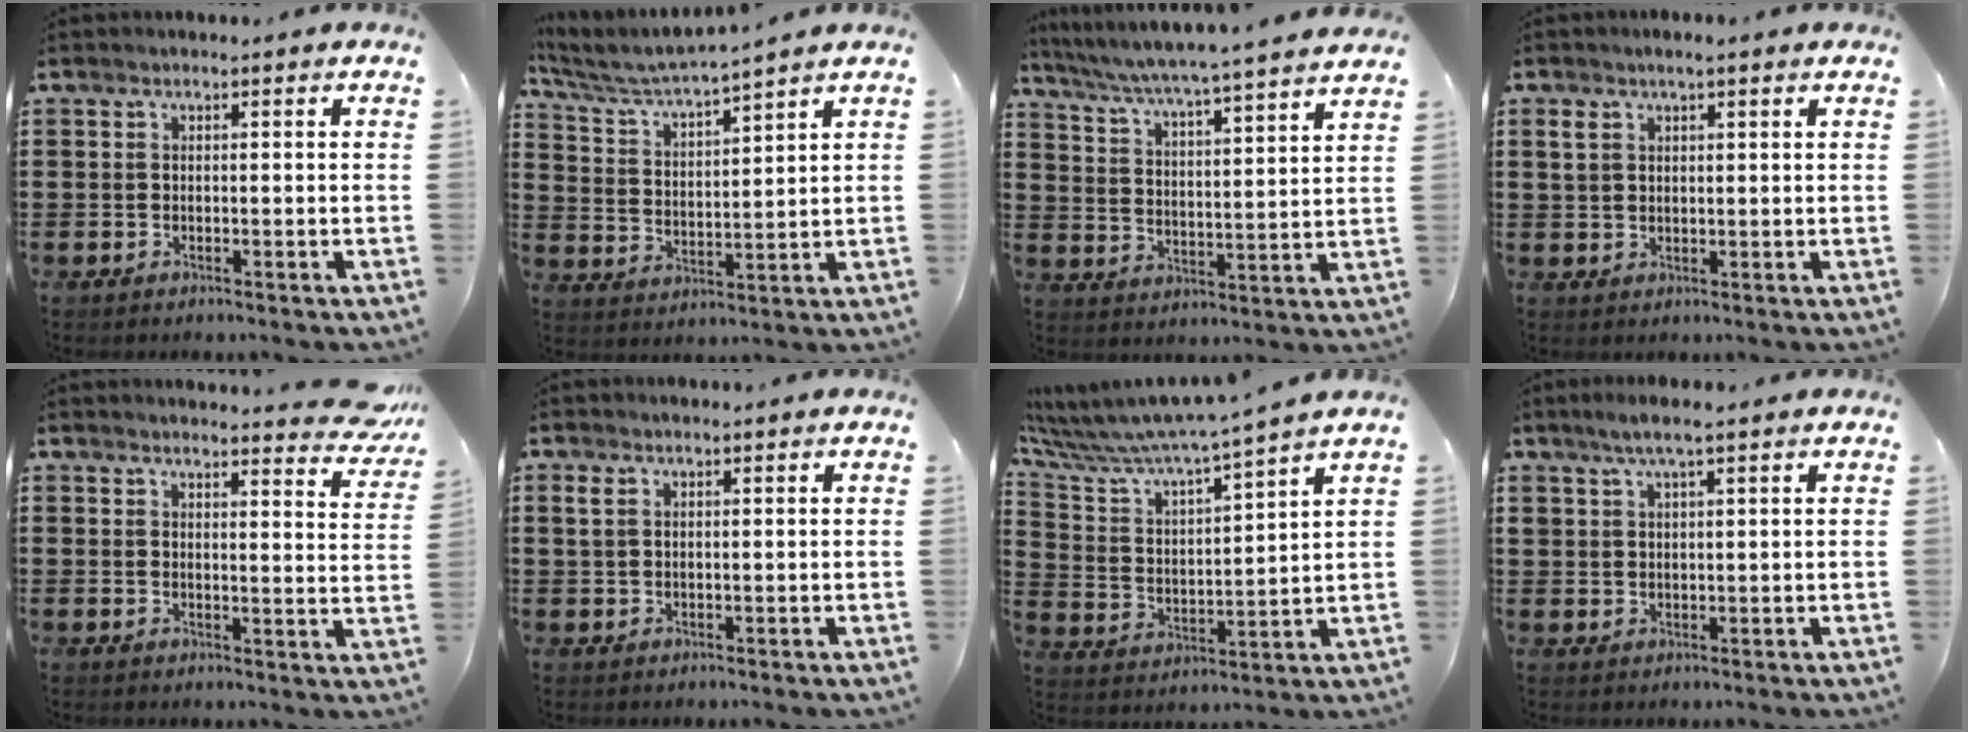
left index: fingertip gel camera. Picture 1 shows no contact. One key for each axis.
{"total": 4.4, "fx": 4.1, "fy": -0.4, "fz": 1.5, "tx": -0.052, "ty": -0.035, "tz": 0.065}
{"total": 4.4, "fx": 3.9, "fy": -1.0, "fz": 1.7, "tx": -0.054, "ty": -0.038, "tz": 0.057}
{"total": 2.5, "fx": 1.5, "fy": 1.1, "fz": 1.6, "tx": -0.034, "ty": 0.007, "tz": 0.027}
{"total": 4.2, "fx": 4.0, "fy": -0.1, "fz": 1.4, "tx": -0.026, "ty": -0.021, "tz": 0.069}
{"total": 1.6, "fx": 0.8, "fy": 0.9, "fz": 1.0, "tx": -0.025, "ty": 0.004, "tz": 0.016}
{"total": 6.4, "fx": 6.1, "fy": 0.1, "fz": 2.0, "tx": -0.072, "ty": -0.050, "tz": 0.099}
{"total": 3.3, "fx": 2.1, "fy": 0.9, "fz": 2.4, "tx": -0.049, "ty": 0.004, "tz": 0.037}